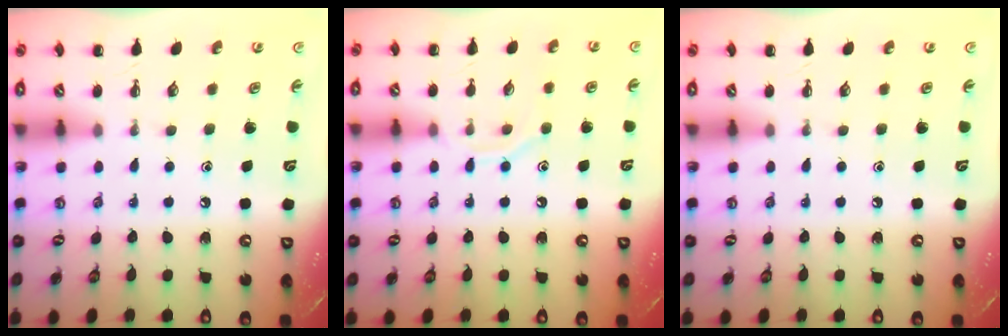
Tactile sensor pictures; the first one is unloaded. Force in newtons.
{"total": 7.0, "press": 6.9, "slide": 1.0}
{"total": 0.0}